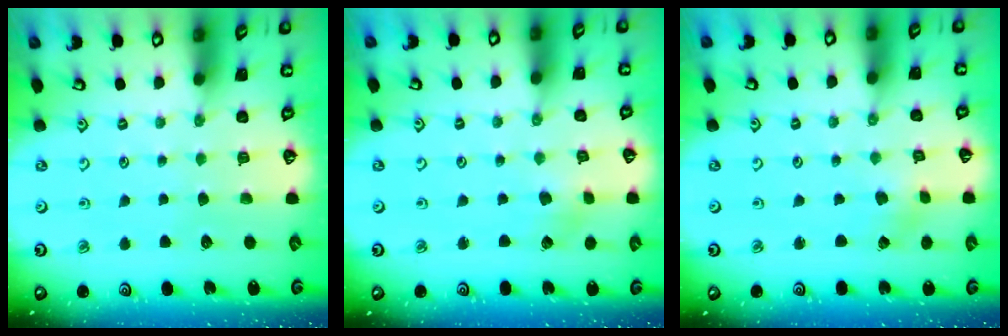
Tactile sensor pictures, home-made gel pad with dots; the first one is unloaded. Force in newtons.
{"total": 2.3, "press": 2.3, "slide": 0.3}
{"total": 0.5, "press": 0.5, "slide": 0.1}